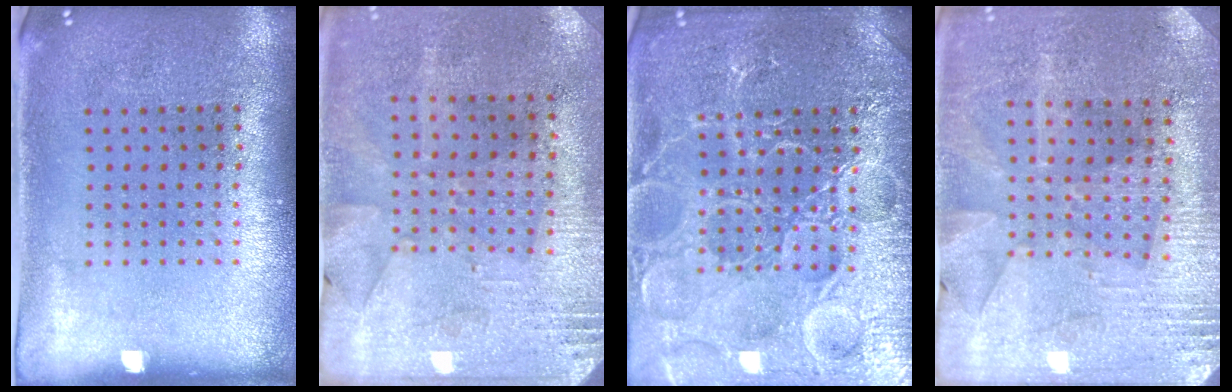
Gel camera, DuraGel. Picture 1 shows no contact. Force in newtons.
{"total": 2.7, "press": 2.2, "slide": 1.5}
{"total": 5.7, "press": 5.7, "slide": 0.7}
{"total": 2.8, "press": 2.7, "slide": 0.6}